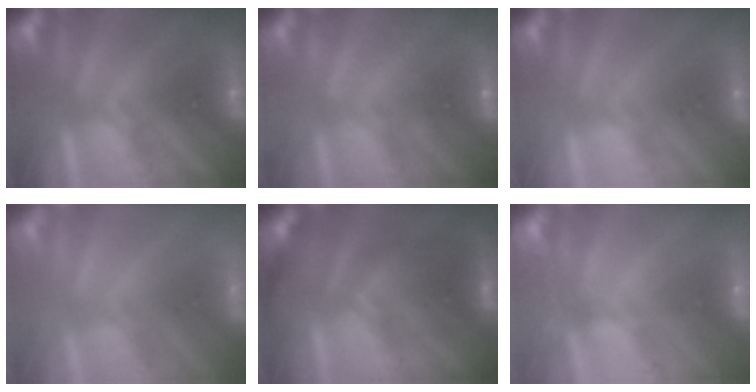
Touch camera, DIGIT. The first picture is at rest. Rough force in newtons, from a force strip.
{"total": 1.8}
{"total": 2.9}
{"total": 3.3}
{"total": 2.4}
{"total": 2.4}